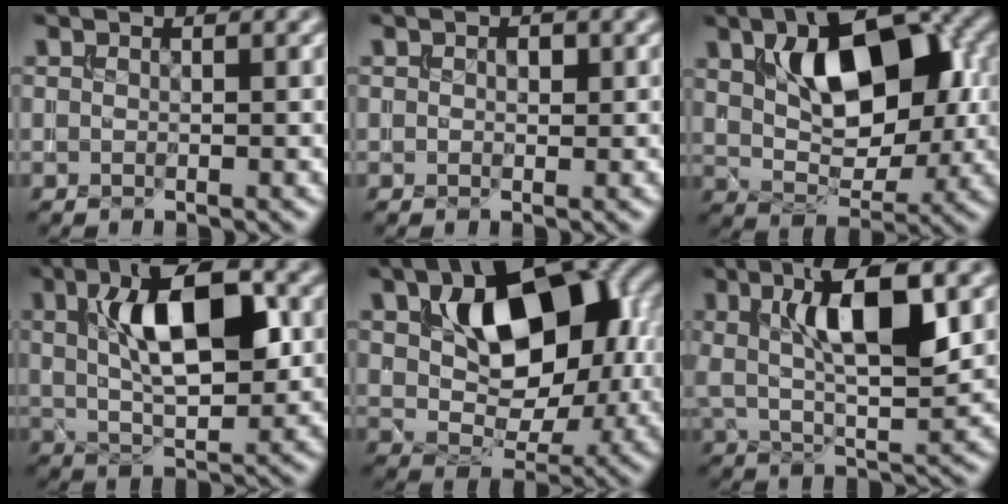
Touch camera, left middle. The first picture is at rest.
{"total": 0.7, "force": [0.2, 0.4, 0.5], "torque": [-0.009, 0.000, 0.002]}
{"total": 9.9, "force": [2.8, 5.3, 7.9], "torque": [-0.127, 0.011, 0.049]}
{"total": 8.9, "force": [2.3, 3.5, 7.8], "torque": [-0.128, 0.011, 0.038]}
{"total": 11.5, "force": [3.1, 6.6, 8.8], "torque": [-0.132, 0.009, 0.053]}
{"total": 8.4, "force": [2.5, 2.6, 7.5], "torque": [-0.132, 0.005, 0.042]}